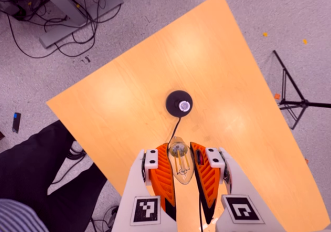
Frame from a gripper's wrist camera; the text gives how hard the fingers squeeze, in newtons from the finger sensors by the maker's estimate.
{"total": 24.0, "left": 26.6, "right": 21.4}